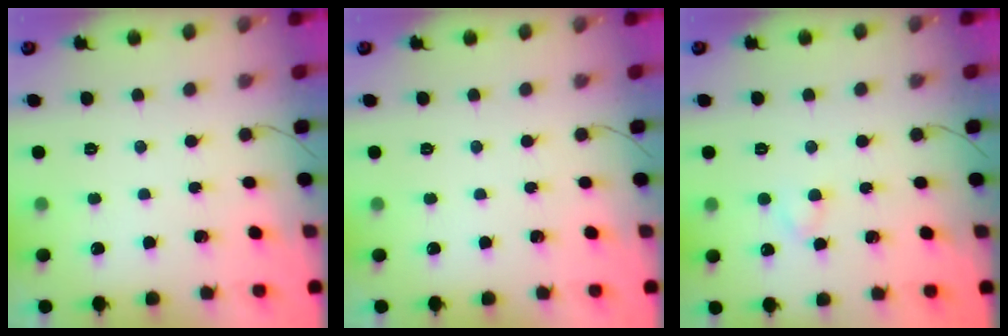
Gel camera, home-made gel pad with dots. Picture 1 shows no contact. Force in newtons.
{"total": 0.0}
{"total": 2.3, "press": 2.1, "slide": 0.9}